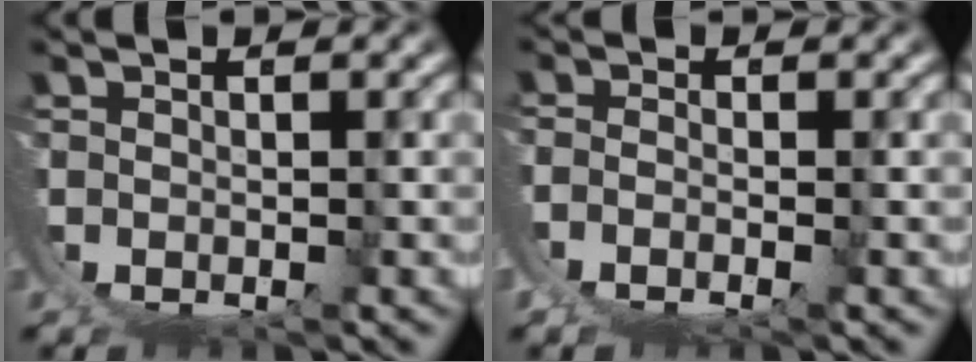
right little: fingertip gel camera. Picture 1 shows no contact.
{"total": 3.3, "force": [0.0, 2.4, 2.4], "torque": [-0.066, -0.017, 0.005]}